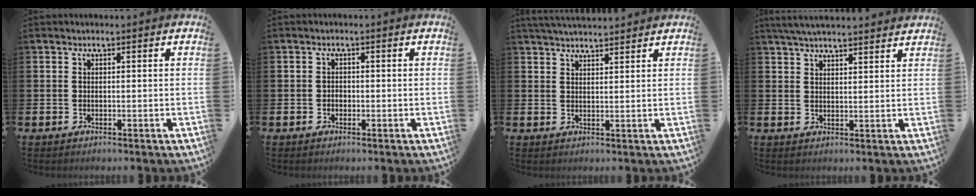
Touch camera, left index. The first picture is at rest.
{"total": 0.9, "force": [-0.4, 0.8, 0.3], "torque": [-0.003, 0.003, -0.010]}
{"total": 3.2, "force": [3.2, 0.2, 0.4], "torque": [-0.010, -0.014, 0.058]}
{"total": 4.3, "force": [4.1, 0.2, 1.1], "torque": [-0.035, -0.011, 0.077]}